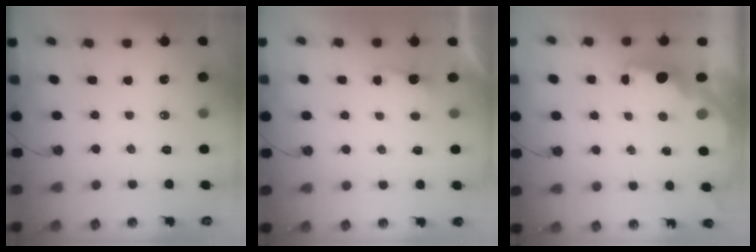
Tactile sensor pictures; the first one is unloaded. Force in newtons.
{"total": 1.6, "press": 1.4, "slide": 0.8}
{"total": 2.2, "press": 2.1, "slide": 0.7}